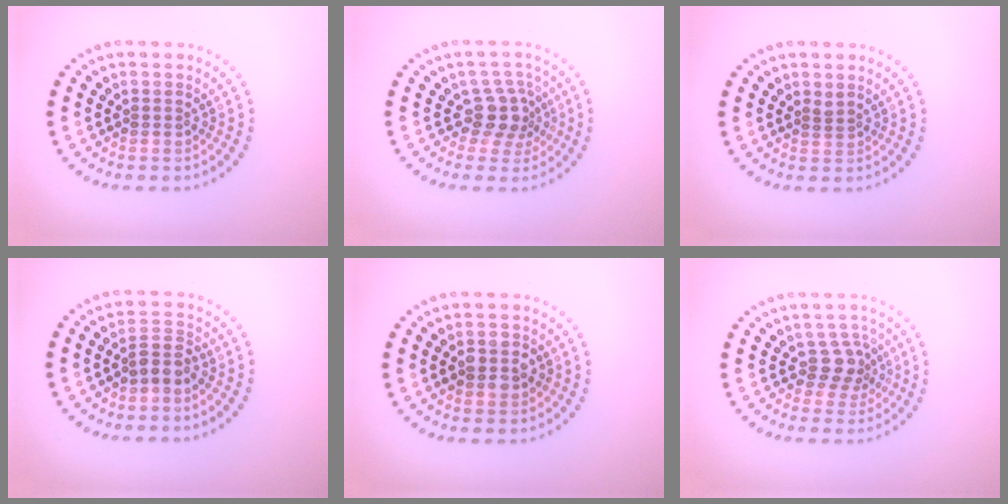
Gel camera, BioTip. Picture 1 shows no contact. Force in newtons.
{"total": 2.9, "press": 2.3, "slide": 1.8}
{"total": 0.6, "press": 0.3, "slide": 0.5}
{"total": 2.2, "press": 1.8, "slide": 1.2}
{"total": 2.4, "press": 2.4, "slide": 0.2}
{"total": 2.4, "press": 1.9, "slide": 1.5}